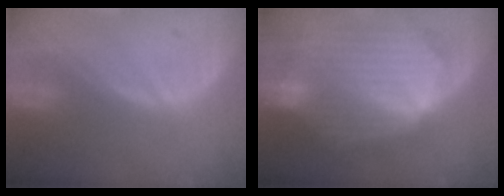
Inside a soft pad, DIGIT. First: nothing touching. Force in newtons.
{"total": 10.3, "press": 10.3, "slide": 0.9}